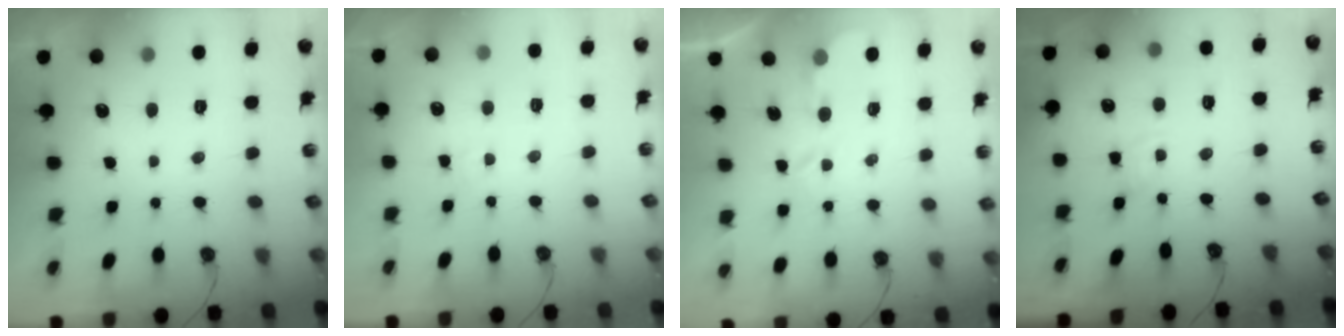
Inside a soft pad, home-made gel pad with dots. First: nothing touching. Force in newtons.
{"total": 5.1, "press": 5.1, "slide": 0.5}
{"total": 3.2, "press": 3.2, "slide": 0.4}
{"total": 3.4, "press": 3.4, "slide": 0.5}